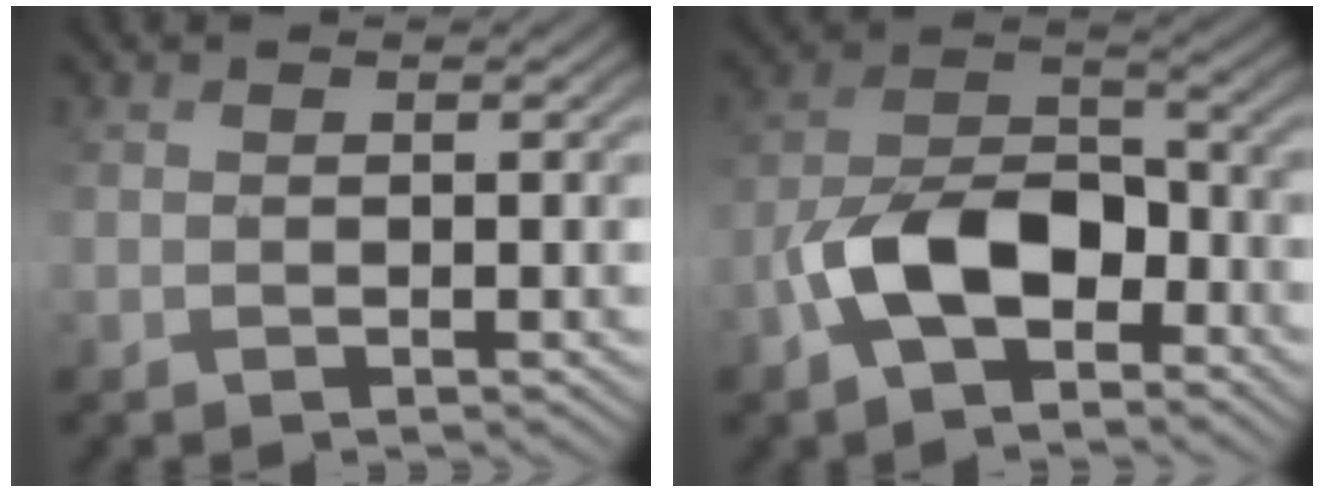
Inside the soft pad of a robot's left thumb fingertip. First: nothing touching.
{"total": 9.1, "force": [-4.0, 5.0, 6.5], "torque": [-0.125, 0.016, -0.088]}